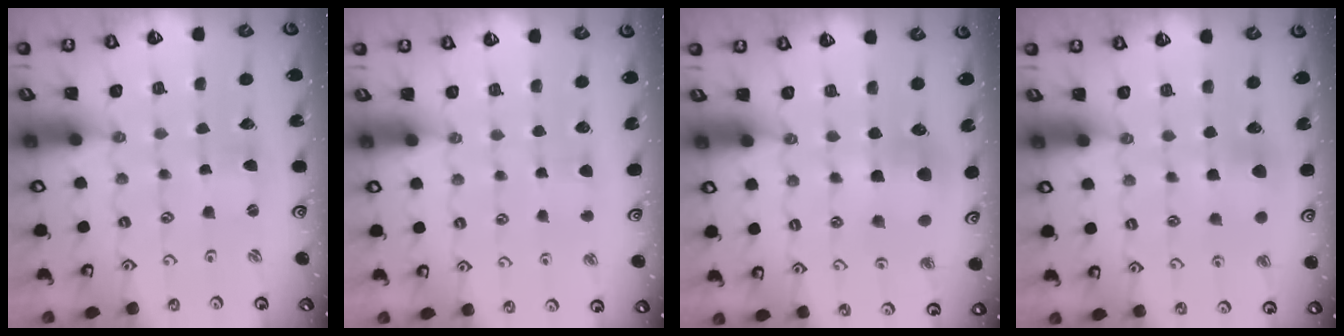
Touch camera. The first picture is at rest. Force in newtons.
{"total": 2.9, "press": 2.9, "slide": 0.4}
{"total": 5.7, "press": 5.7, "slide": 0.6}
{"total": 8.2, "press": 8.2, "slide": 0.5}